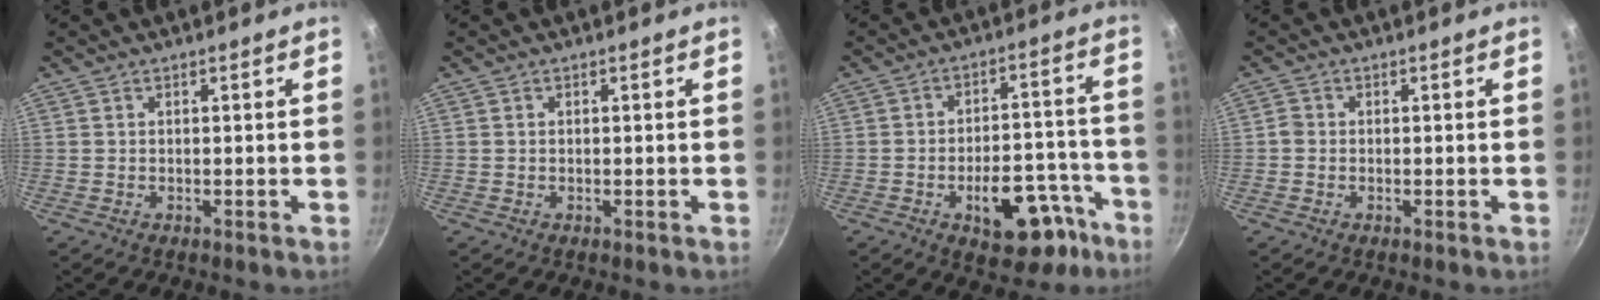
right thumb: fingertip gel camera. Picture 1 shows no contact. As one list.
[{"total": 0.0}, {"total": 15.4, "force": [-7.6, 8.1, 10.6], "torque": [-0.087, 0.060, -0.094]}, {"total": 1.4, "force": [-0.4, 1.3, 0.5], "torque": [-0.008, 0.005, -0.011]}]